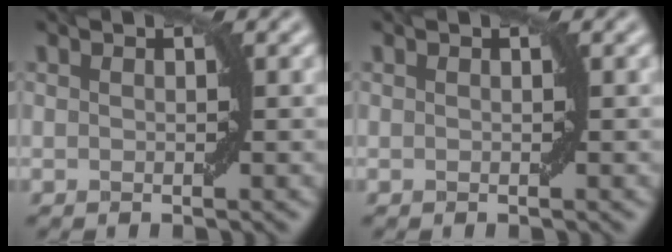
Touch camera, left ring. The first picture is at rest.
{"total": 0.0}